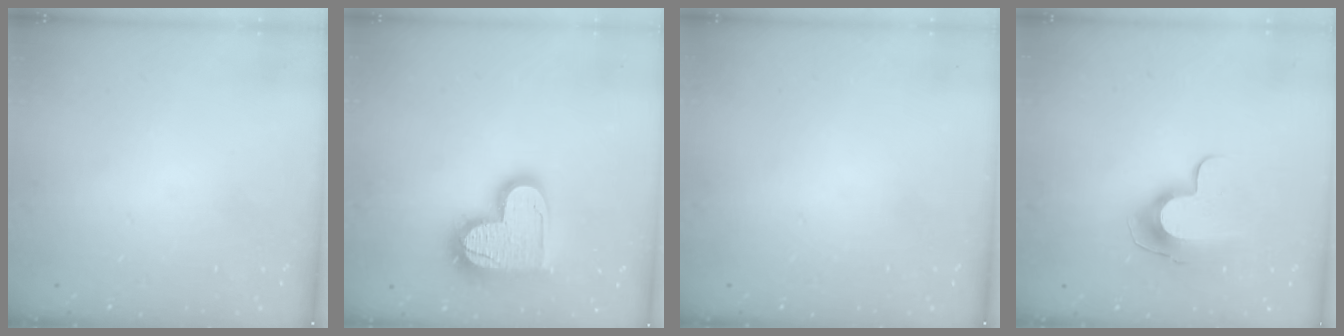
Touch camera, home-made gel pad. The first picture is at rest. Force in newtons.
{"total": 16.9, "press": 16.9, "slide": 1.3}
{"total": 0.0}
{"total": 10.4, "press": 10.4, "slide": 0.3}